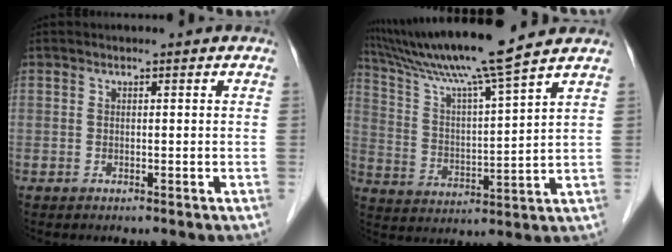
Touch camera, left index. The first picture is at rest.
{"total": 15.0, "force": [12.7, -2.0, 7.7], "torque": [-0.145, 0.006, 0.215]}